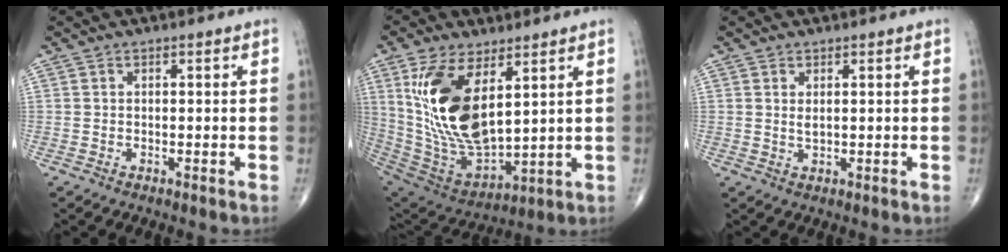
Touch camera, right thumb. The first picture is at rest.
{"total": 19.5, "force": [6.4, 9.2, 16.0], "torque": [-0.305, -0.030, 0.140]}
{"total": 1.4, "force": [0.5, 0.6, 1.2], "torque": [-0.022, -0.004, 0.012]}